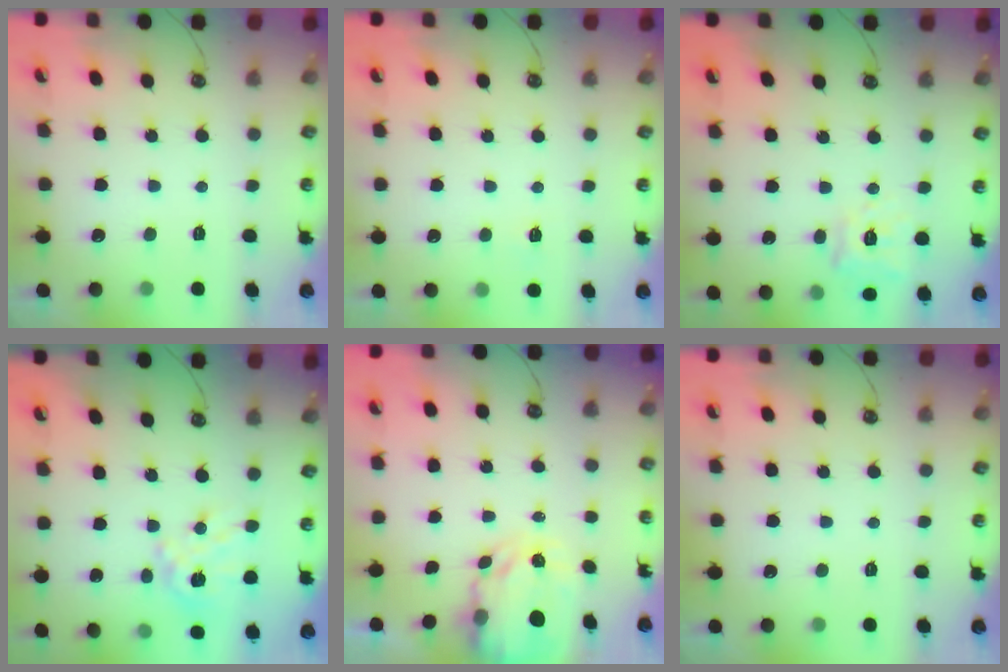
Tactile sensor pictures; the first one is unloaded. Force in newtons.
{"total": 3.3, "press": 3.3, "slide": 0.4}
{"total": 11.4, "press": 11.3, "slide": 1.4}
{"total": 12.1, "press": 12.0, "slide": 1.1}
{"total": 4.1, "press": 4.1, "slide": 0.4}
{"total": 0.0}